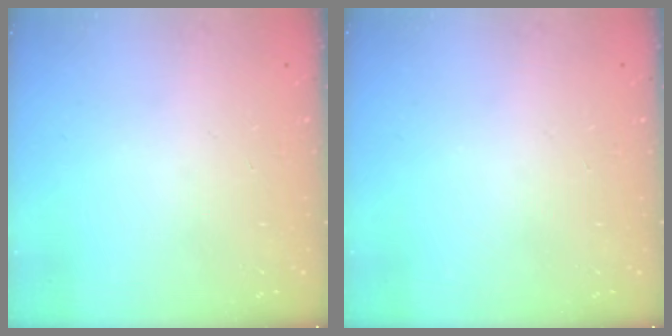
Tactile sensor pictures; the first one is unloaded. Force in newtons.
{"total": 0.0}